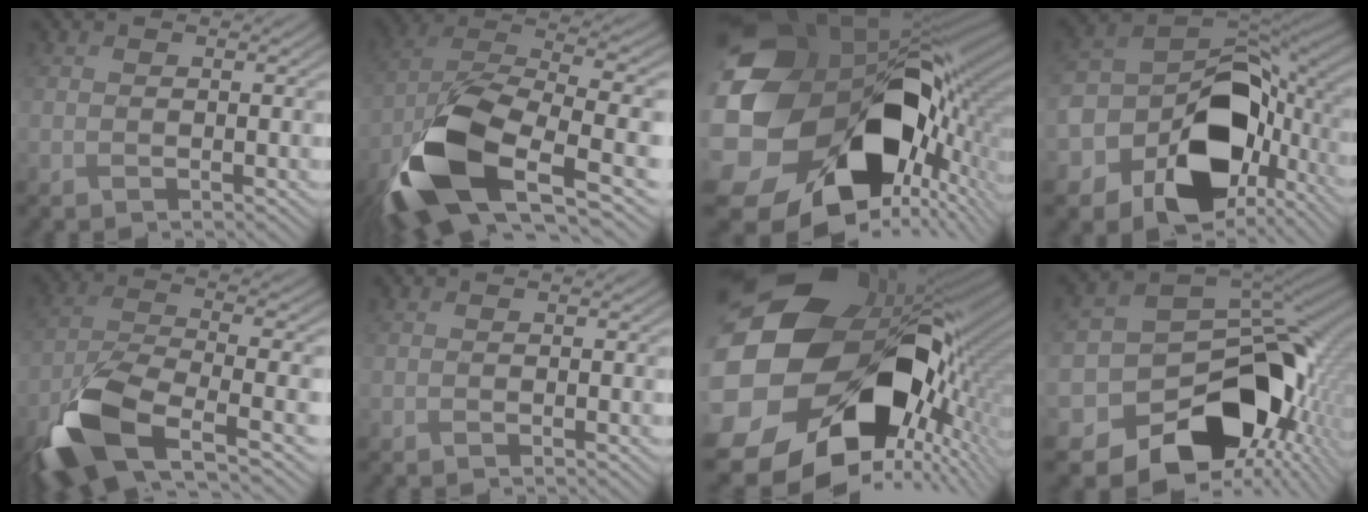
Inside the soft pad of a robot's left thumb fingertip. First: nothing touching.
{"total": 15.5, "force": [-6.5, 6.6, 12.4], "torque": [-0.275, -0.038, -0.117]}
{"total": 22.6, "force": [-2.5, 17.6, 13.9], "torque": [-0.337, -0.078, -0.011]}
{"total": 17.6, "force": [-6.2, 12.4, 10.8], "torque": [-0.216, -0.043, -0.102]}
{"total": 11.5, "force": [-6.2, 4.1, 8.8], "torque": [-0.187, -0.030, -0.131]}
{"total": 0.0}
{"total": 24.2, "force": [0.7, 19.6, 14.1], "torque": [-0.317, -0.044, 0.019]}
{"total": 15.3, "force": [-6.9, 11.2, 7.8], "torque": [-0.135, -0.044, -0.107]}